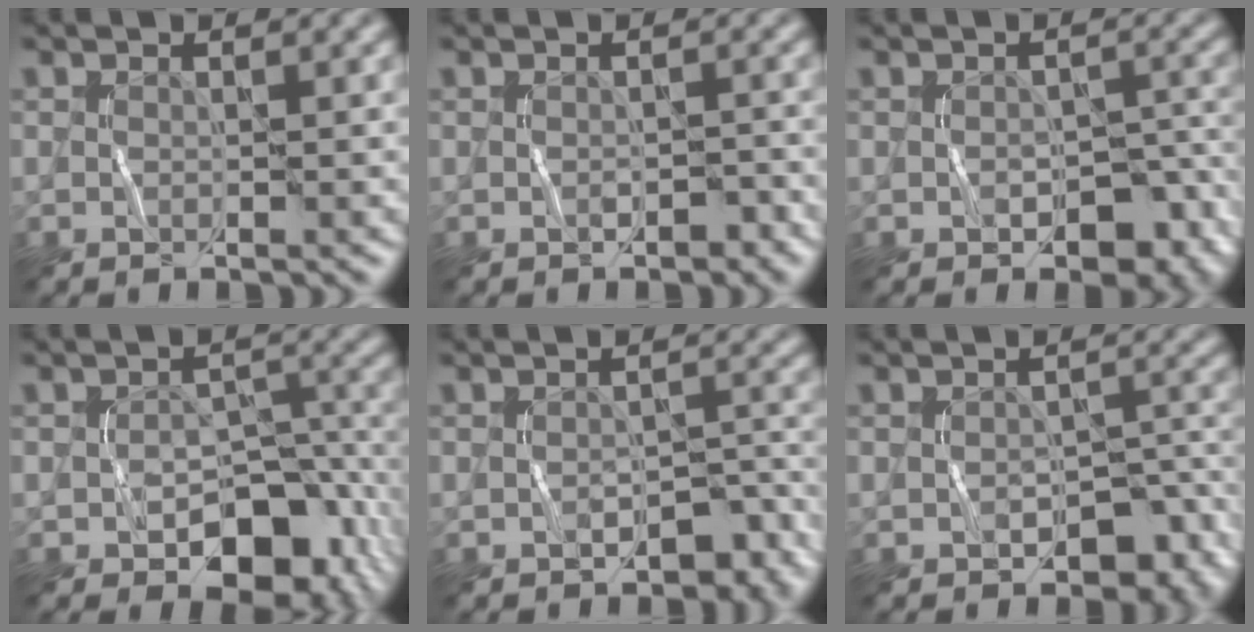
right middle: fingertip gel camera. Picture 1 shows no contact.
{"total": 1.2, "force": [-0.6, 0.8, 0.7], "torque": [-0.011, 0.000, -0.007]}
{"total": 5.4, "force": [-2.5, 3.5, 3.3], "torque": [-0.038, 0.000, -0.030]}
{"total": 8.4, "force": [-3.9, 5.3, 5.2], "torque": [-0.060, 0.001, -0.054]}
{"total": 4.1, "force": [-2.4, 2.4, 2.2], "torque": [-0.022, 0.001, -0.029]}
{"total": 5.8, "force": [-3.1, 3.6, 3.3], "torque": [-0.034, -0.001, -0.037]}